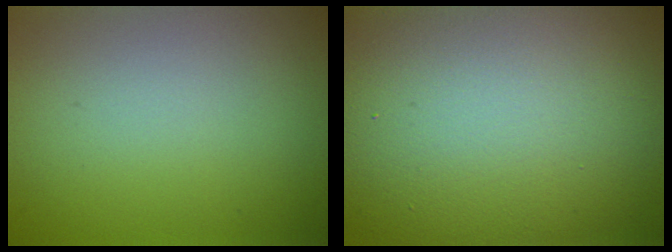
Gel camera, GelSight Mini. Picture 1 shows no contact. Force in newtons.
{"total": 17.4, "press": 17.4, "slide": 0.9}